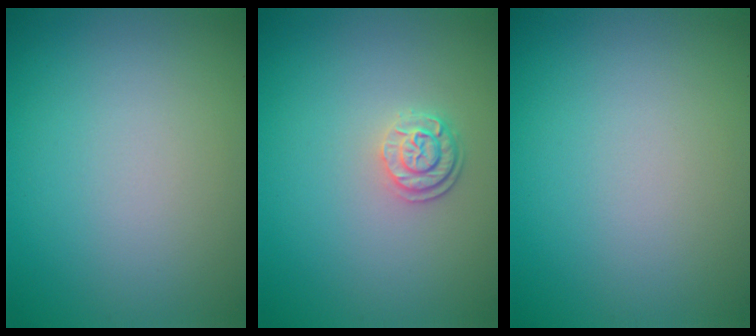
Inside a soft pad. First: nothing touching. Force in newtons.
{"total": 2.1, "press": 1.8, "slide": 1.2}
{"total": 0.0}